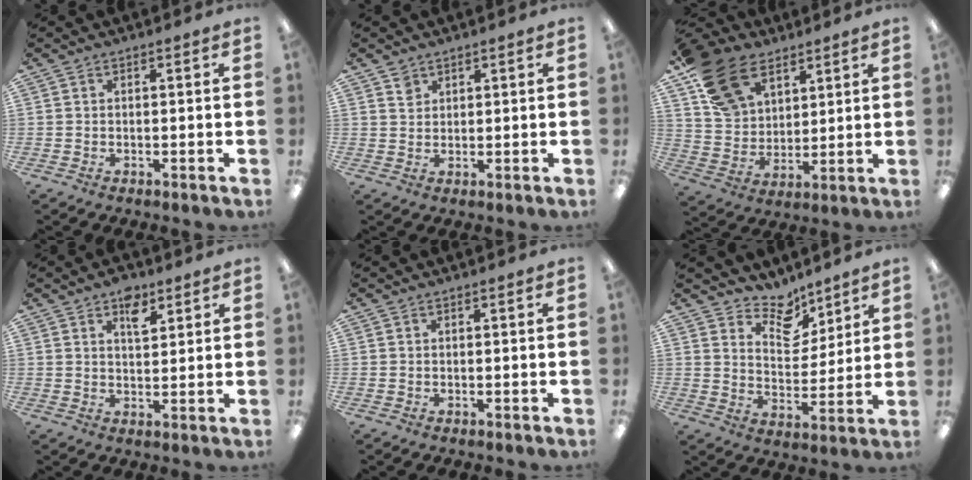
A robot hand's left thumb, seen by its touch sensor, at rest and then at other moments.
{"total": 2.4, "force": [1.9, 1.4, 0.4], "torque": [-0.001, -0.006, 0.036]}
{"total": 16.8, "force": [10.4, 10.6, 7.9], "torque": [-0.157, -0.033, 0.202]}
{"total": 6.0, "force": [3.7, 3.1, 3.6], "torque": [-0.040, -0.016, 0.059]}
{"total": 0.0}
{"total": 9.3, "force": [7.9, 4.5, 2.1], "torque": [-0.035, -0.058, 0.146]}